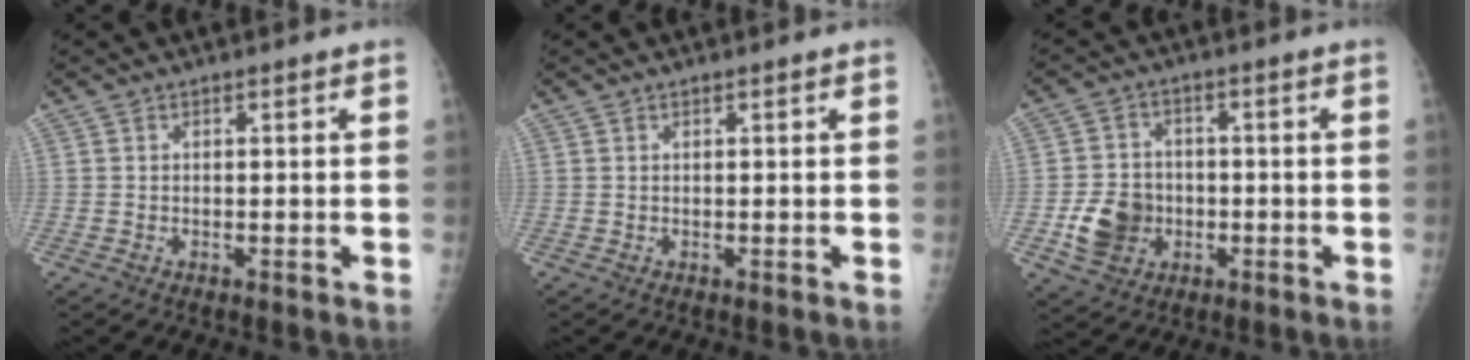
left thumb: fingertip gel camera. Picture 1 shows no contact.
{"total": 0.0}
{"total": 8.8, "force": [-2.1, 7.5, 4.2], "torque": [-0.052, 0.010, -0.035]}